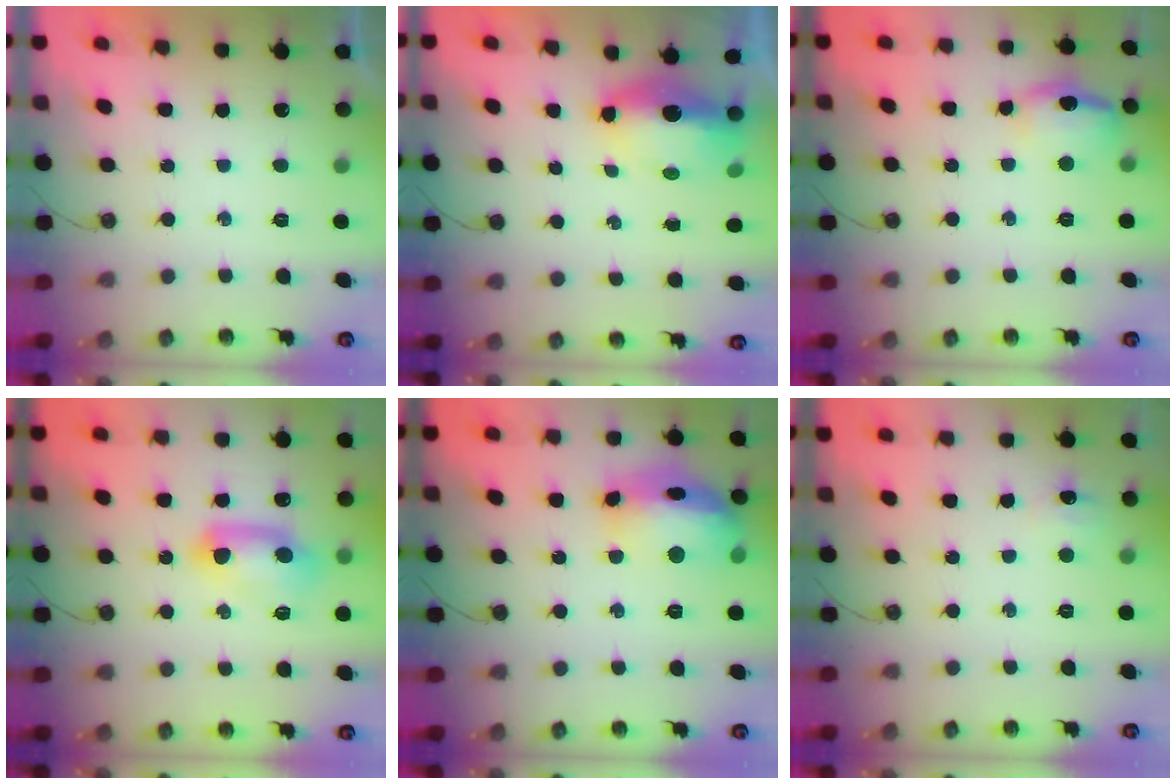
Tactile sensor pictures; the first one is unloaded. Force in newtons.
{"total": 7.9, "press": 7.6, "slide": 2.0}
{"total": 12.0, "press": 11.9, "slide": 1.4}
{"total": 10.8, "press": 10.7, "slide": 1.3}
{"total": 16.7, "press": 16.5, "slide": 2.0}
{"total": 5.2, "press": 5.2, "slide": 0.7}